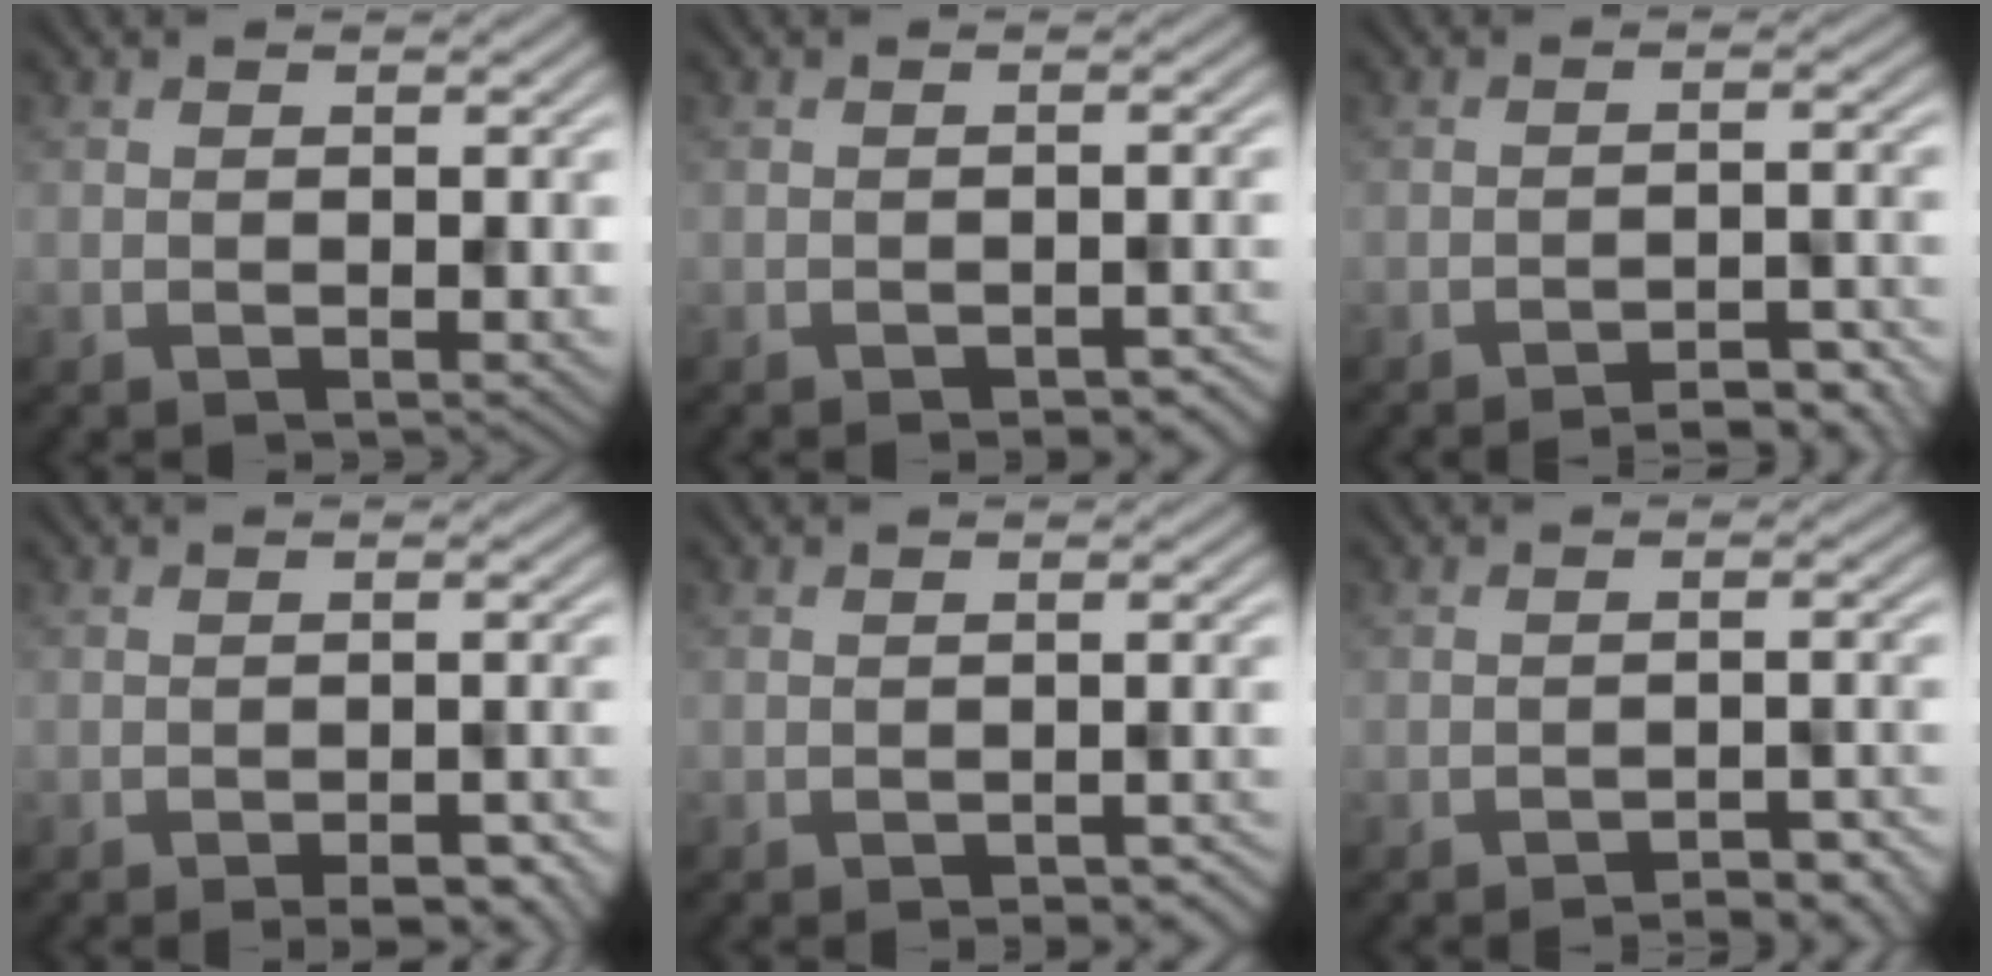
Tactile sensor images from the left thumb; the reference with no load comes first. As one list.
[{"total": 2.1, "force": [-1.7, 0.7, 1.1], "torque": [-0.013, -0.002, -0.017]}, {"total": 4.4, "force": [-3.8, 0.5, 2.1], "torque": [-0.036, 0.012, -0.052]}, {"total": 3.7, "force": [-2.6, 1.0, 2.5], "torque": [-0.035, 0.003, -0.029]}, {"total": 2.5, "force": [-2.1, 0.7, 1.2], "torque": [-0.018, -0.003, -0.021]}, {"total": 3.6, "force": [-3.1, 0.5, 1.7], "torque": [-0.029, 0.008, -0.041]}]